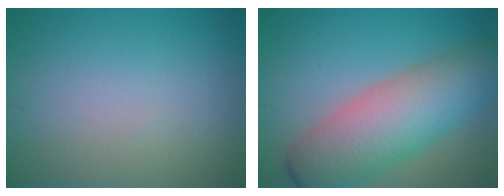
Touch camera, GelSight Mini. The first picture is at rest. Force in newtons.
{"total": 8.9, "press": 8.9, "slide": 0.3}